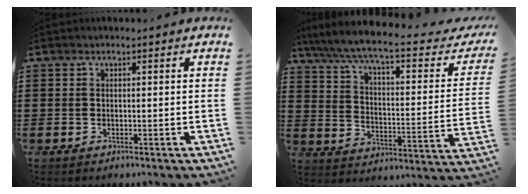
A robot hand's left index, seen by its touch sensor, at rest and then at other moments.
{"total": 7.4, "force": [5.9, 0.1, 4.4], "torque": [-0.111, -0.043, 0.093]}